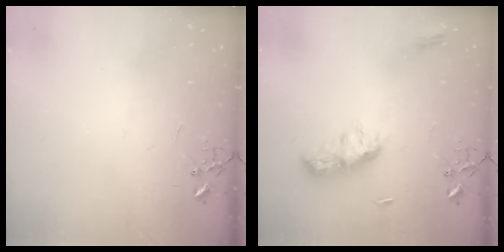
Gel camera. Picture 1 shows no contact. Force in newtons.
{"total": 9.0, "press": 9.0, "slide": 0.1}